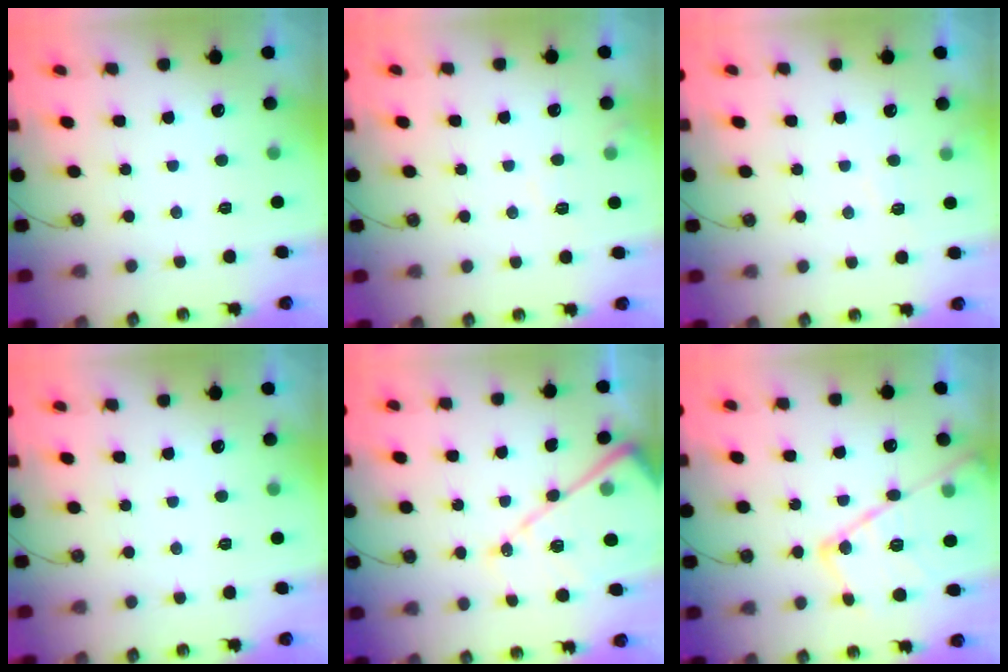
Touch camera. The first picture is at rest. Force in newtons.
{"total": 6.1, "press": 6.0, "slide": 0.8}
{"total": 4.1, "press": 4.0, "slide": 0.6}
{"total": 0.0}
{"total": 15.9, "press": 15.8, "slide": 1.9}
{"total": 18.0, "press": 18.0, "slide": 0.7}